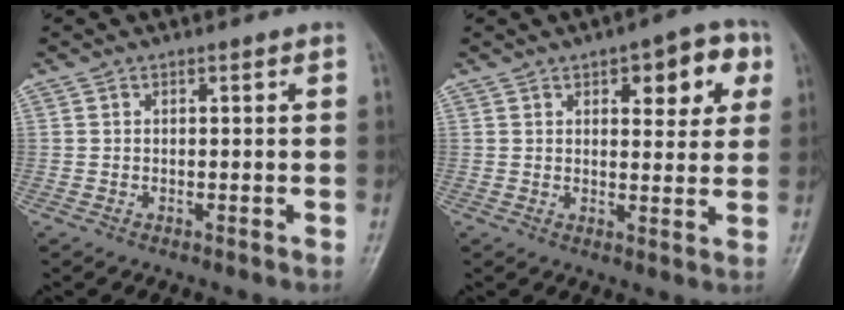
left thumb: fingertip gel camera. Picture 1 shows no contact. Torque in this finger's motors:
{"motor_torque": [0.03, 0.07, -0.01, 0.06, 0.12]}